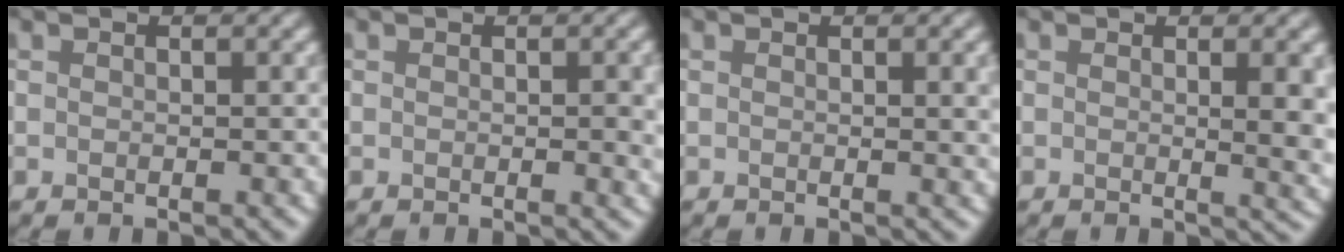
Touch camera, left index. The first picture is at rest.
{"total": 1.8, "force": [0.0, 0.3, 1.7], "torque": [-0.019, -0.003, 0.000]}
{"total": 2.5, "force": [0.5, 0.8, 2.4], "torque": [-0.020, 0.002, 0.004]}
{"total": 5.1, "force": [0.5, 1.7, 4.8], "torque": [-0.045, -0.003, 0.010]}